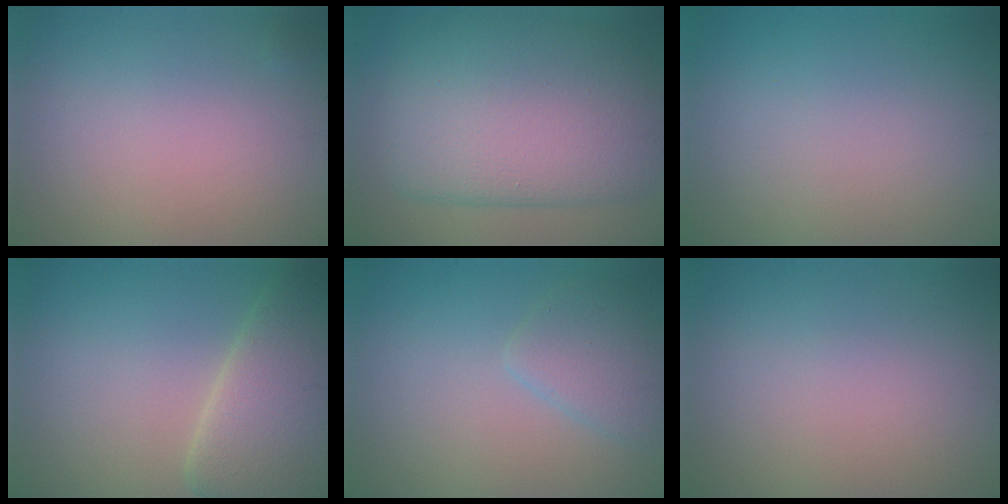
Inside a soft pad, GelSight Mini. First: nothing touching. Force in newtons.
{"total": 10.1, "press": 10.0, "slide": 0.7}
{"total": 0.0}
{"total": 7.5, "press": 7.5, "slide": 0.4}
{"total": 2.6, "press": 2.6, "slide": 0.2}
{"total": 0.0}